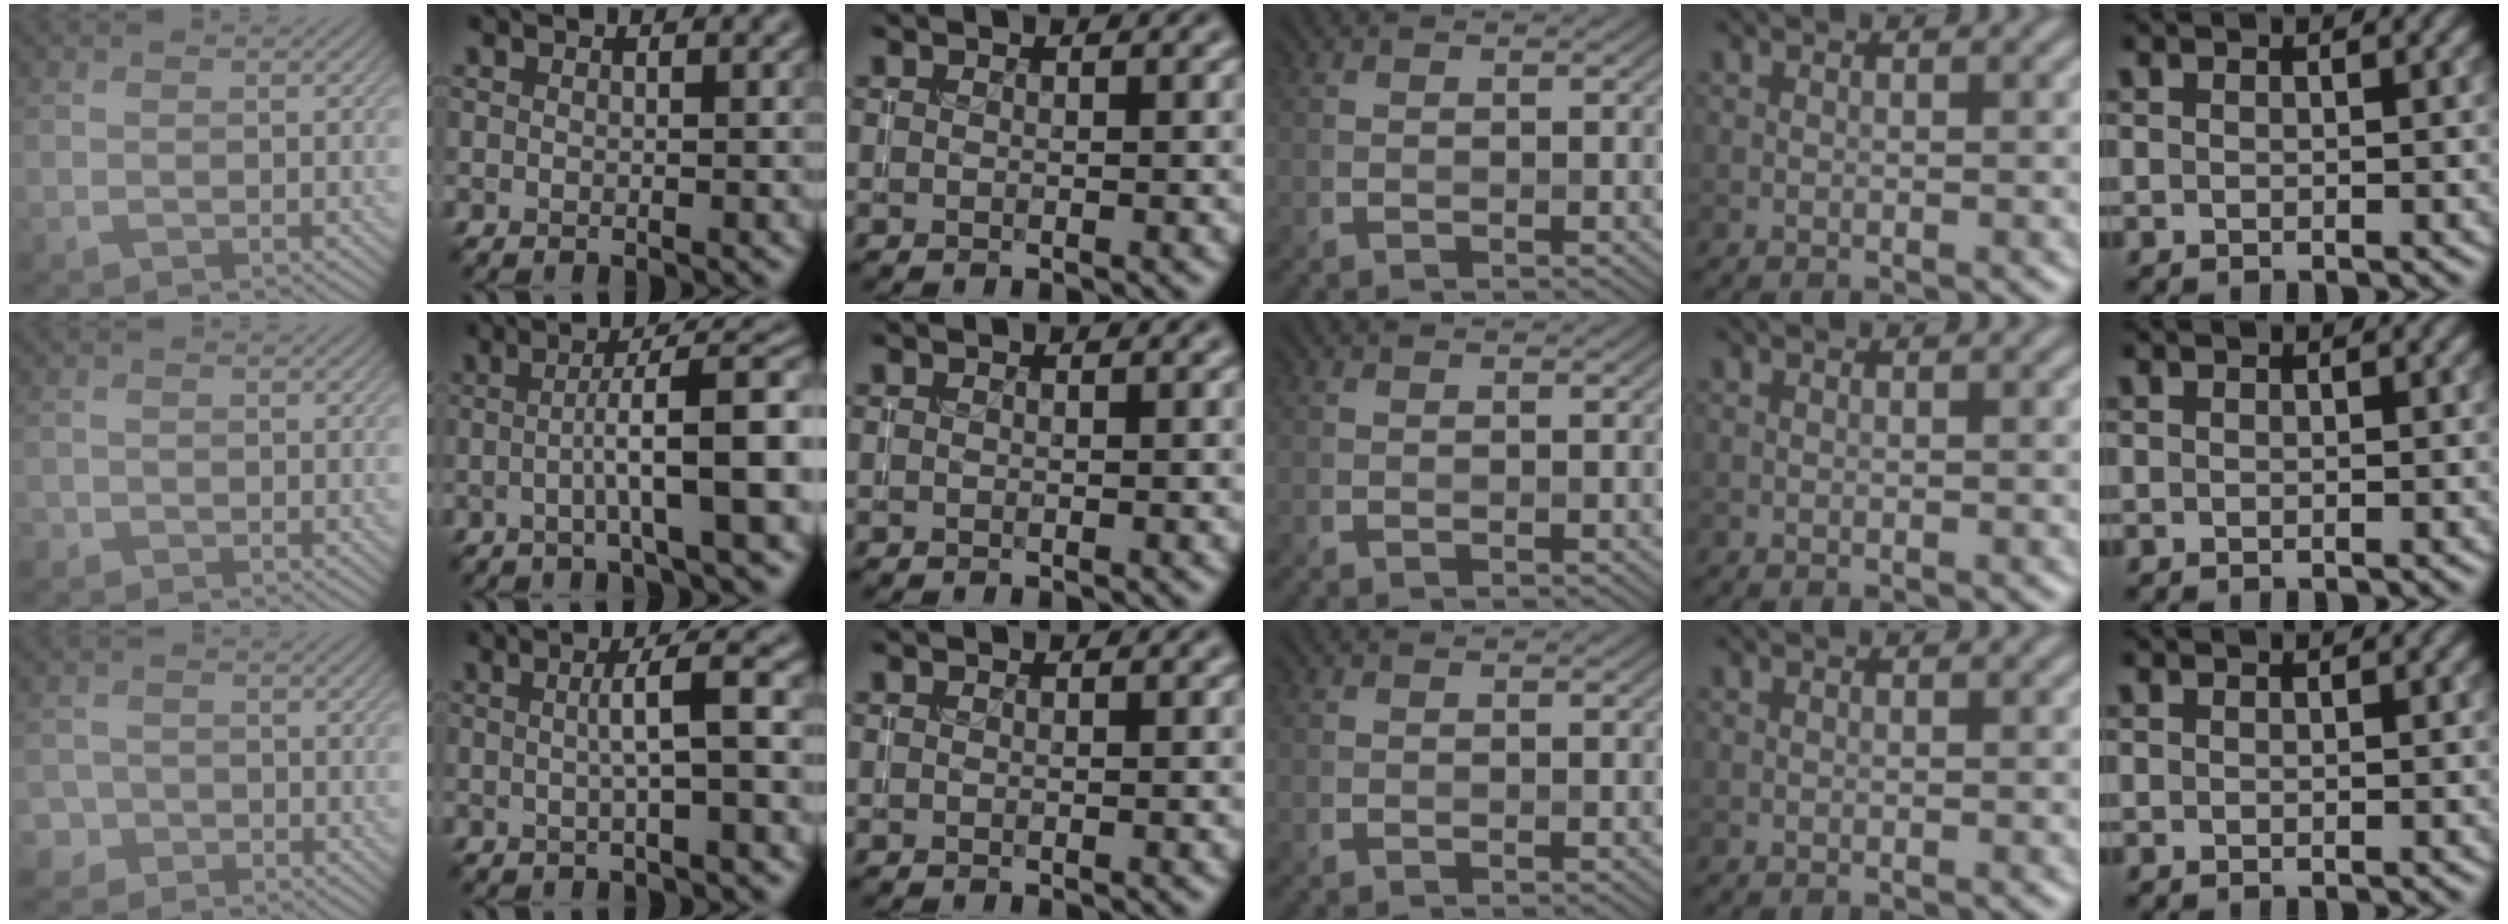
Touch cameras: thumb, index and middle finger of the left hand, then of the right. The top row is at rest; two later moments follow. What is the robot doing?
{"motion": "insert", "object": "coin"}